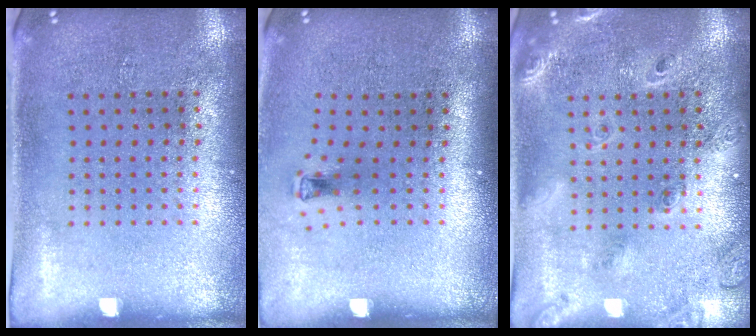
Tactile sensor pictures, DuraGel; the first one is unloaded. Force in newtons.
{"total": 0.7, "press": 0.3, "slide": 0.6}
{"total": 1.7, "press": 1.6, "slide": 0.8}